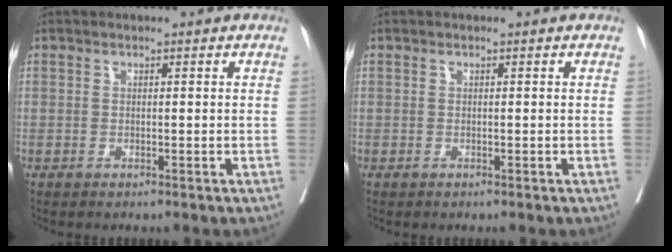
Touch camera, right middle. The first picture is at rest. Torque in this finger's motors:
{"motor_torque": [0.10, -0.28, 0.00, 0.00]}